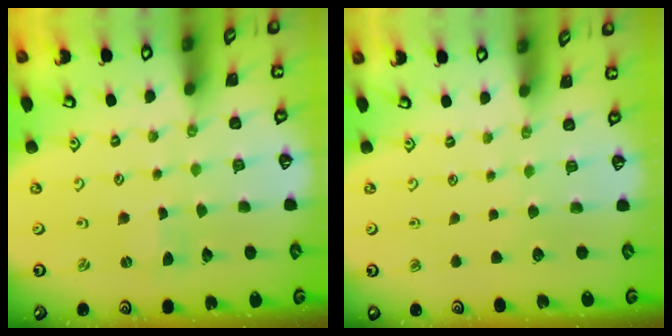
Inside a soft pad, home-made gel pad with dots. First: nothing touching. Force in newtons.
{"total": 0.0}